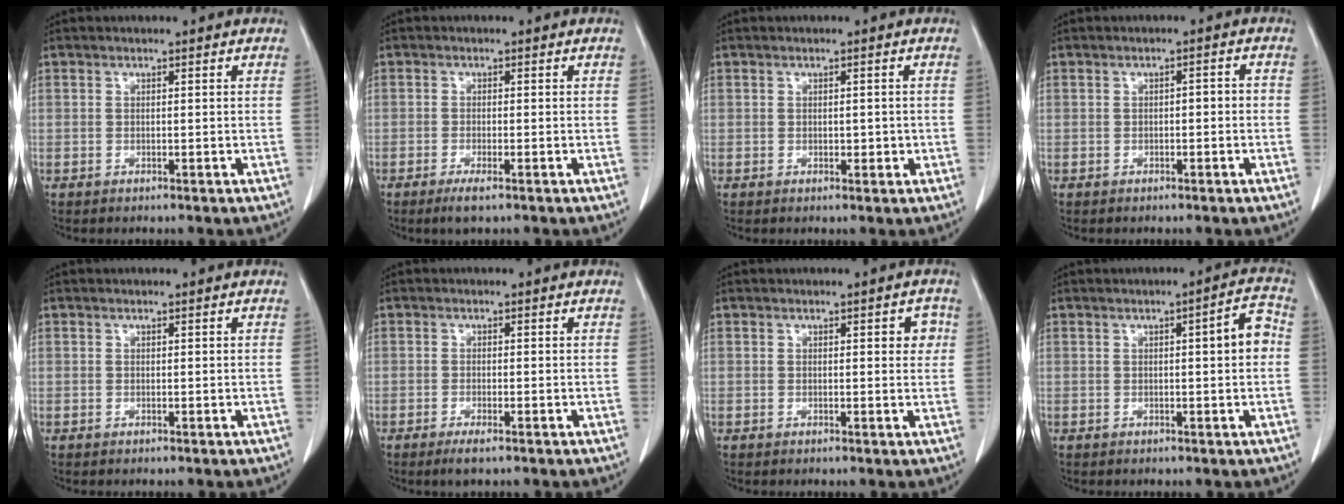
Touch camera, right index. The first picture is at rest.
{"total": 2.5, "force": [-1.6, 0.3, 1.9], "torque": [-0.037, -0.005, -0.029]}
{"total": 1.5, "force": [-0.2, 0.9, 1.2], "torque": [-0.014, 0.002, 0.001]}
{"total": 1.6, "force": [-0.4, 0.6, 1.4], "torque": [-0.022, 0.007, -0.004]}
{"total": 0.0}
{"total": 2.2, "force": [-1.4, 0.2, 1.6], "torque": [-0.031, -0.004, -0.025]}
{"total": 2.5, "force": [0.7, 1.1, 2.2], "torque": [-0.018, 0.005, 0.005]}
{"total": 4.4, "force": [0.2, 0.7, 4.4], "torque": [-0.056, 0.013, -0.001]}